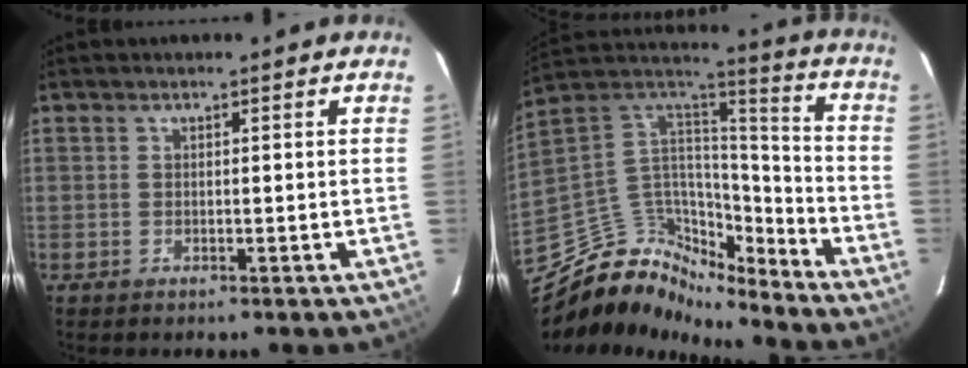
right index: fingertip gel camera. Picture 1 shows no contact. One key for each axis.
{"total": 14.6, "fx": -13.1, "fy": 5.9, "fz": 3.0, "tx": -0.073, "ty": 0.055, "tz": -0.244}